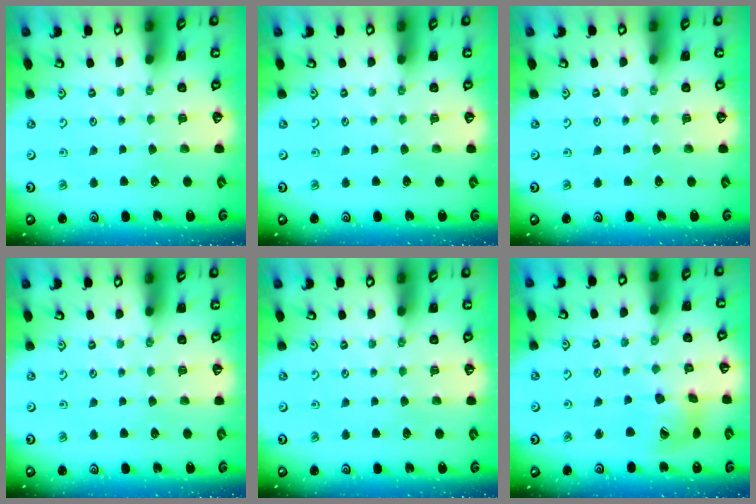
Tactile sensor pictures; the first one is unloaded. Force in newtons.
{"total": 0.0}
{"total": 0.0}
{"total": 0.0}
{"total": 0.0}
{"total": 14.7, "press": 14.5, "slide": 2.1}